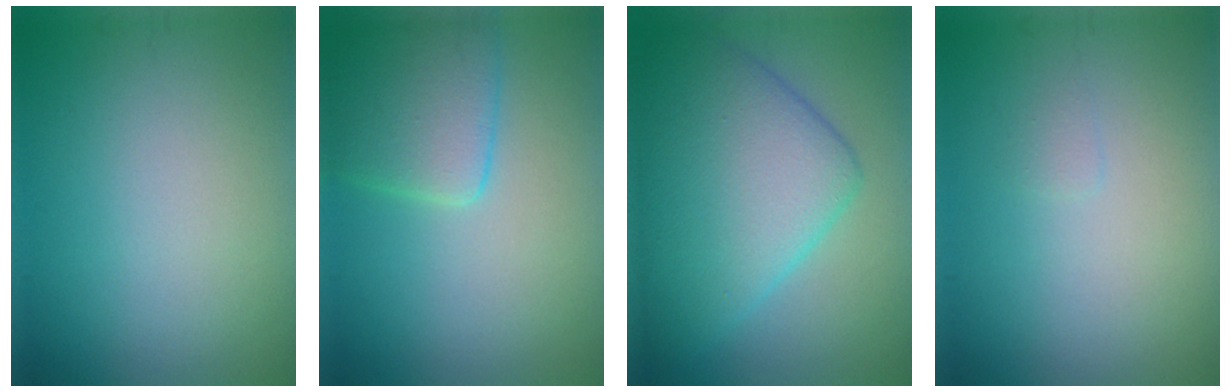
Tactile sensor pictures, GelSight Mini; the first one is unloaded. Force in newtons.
{"total": 4.7, "press": 4.7, "slide": 0.3}
{"total": 10.1, "press": 10.1, "slide": 0.2}
{"total": 0.5, "press": 0.5, "slide": 0.0}